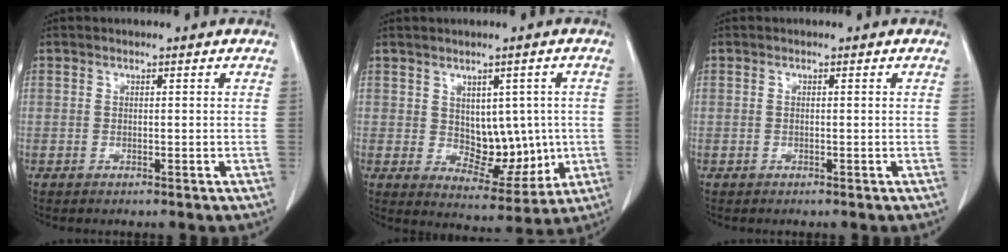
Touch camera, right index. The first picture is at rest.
{"total": 10.7, "force": [0.4, 6.9, 8.2], "torque": [-0.115, 0.009, 0.033]}
{"total": 0.6, "force": [0.0, 0.3, 0.6], "torque": [-0.019, 0.004, 0.003]}